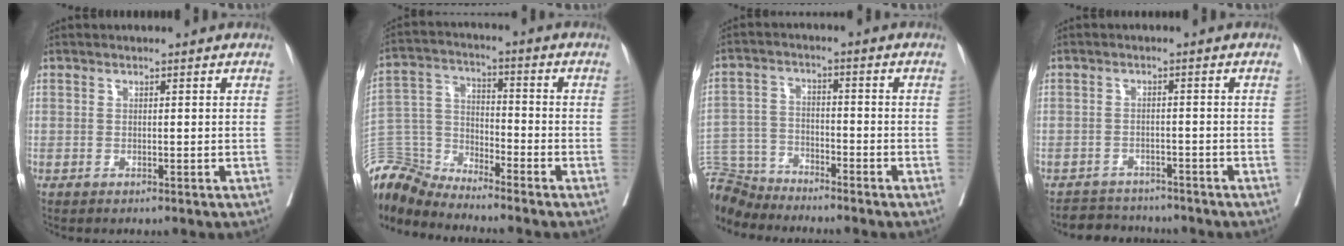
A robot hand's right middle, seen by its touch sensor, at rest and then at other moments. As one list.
[{"total": 8.6, "force": [-8.5, 0.2, -0.9], "torque": [0.014, 0.028, -0.171]}, {"total": 9.0, "force": [-8.9, 1.2, 0.4], "torque": [-0.011, 0.004, -0.172]}, {"total": 5.6, "force": [-5.4, 1.6, 0.1], "torque": [0.007, 0.007, -0.080]}]